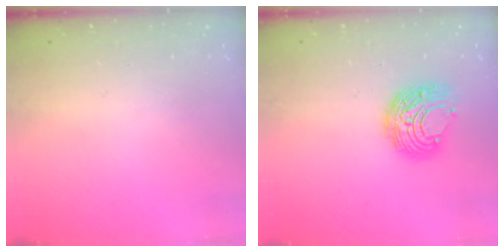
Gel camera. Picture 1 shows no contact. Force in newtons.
{"total": 8.9, "press": 8.9, "slide": 0.5}